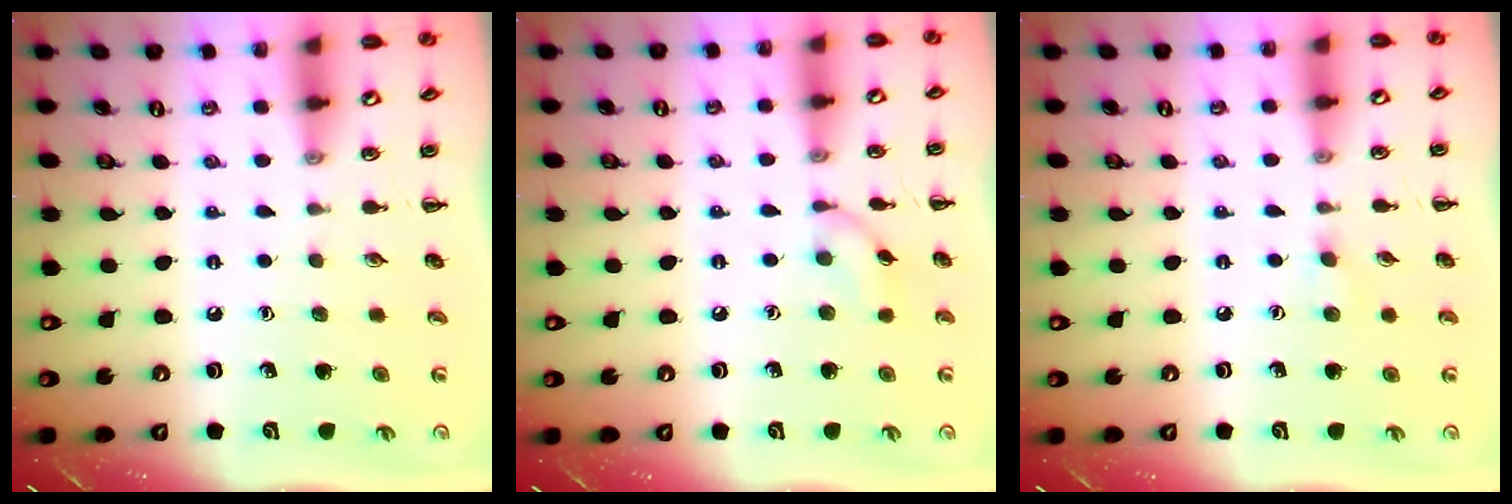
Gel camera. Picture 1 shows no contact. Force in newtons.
{"total": 6.7, "press": 6.6, "slide": 0.5}
{"total": 4.4, "press": 4.0, "slide": 1.7}